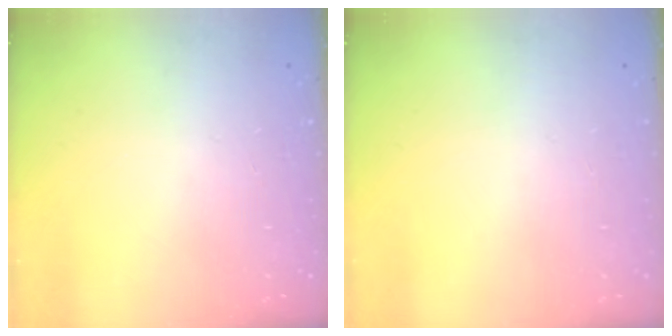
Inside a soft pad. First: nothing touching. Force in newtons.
{"total": 0.0}